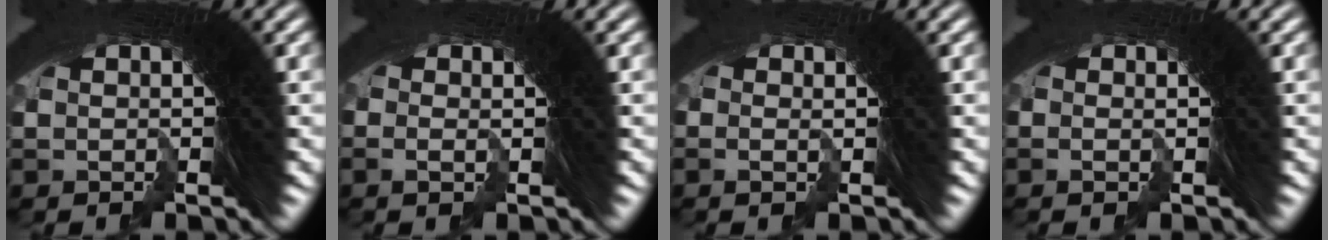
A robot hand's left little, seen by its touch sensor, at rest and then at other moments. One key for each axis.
{"total": 0.7, "fx": -0.3, "fy": 0.3, "fz": 0.6, "tx": -0.004, "ty": 0.003, "tz": -0.009}
{"total": 0.7, "fx": -0.4, "fy": 0.0, "fz": 0.5, "tx": -0.004, "ty": 0.001, "tz": -0.011}
{"total": 0.6, "fx": -0.5, "fy": -0.2, "fz": 0.2, "tx": 0.001, "ty": 0.000, "tz": -0.011}